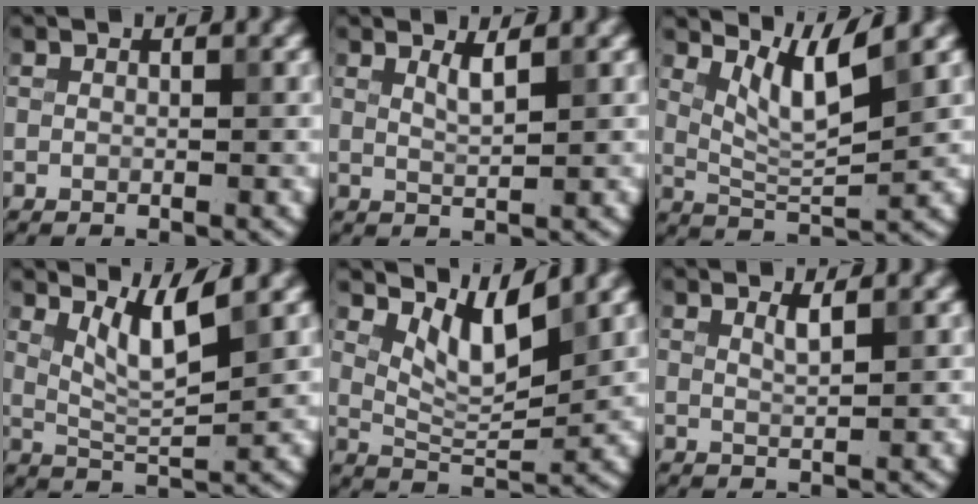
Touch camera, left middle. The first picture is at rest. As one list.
[{"total": 1.5, "force": [0.9, 0.4, 1.2], "torque": [-0.018, -0.001, 0.015]}, {"total": 4.5, "force": [2.7, 0.7, 3.5], "torque": [-0.072, -0.007, 0.056]}, {"total": 4.1, "force": [2.3, 0.6, 3.3], "torque": [-0.069, -0.007, 0.050]}, {"total": 4.5, "force": [2.7, 1.5, 3.3], "torque": [-0.069, -0.012, 0.051]}, {"total": 1.2, "force": [0.8, 0.3, 0.9], "torque": [-0.011, 0.000, 0.012]}]